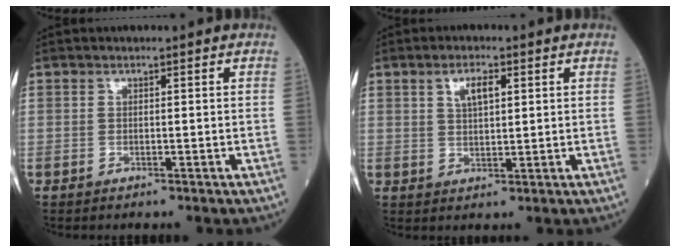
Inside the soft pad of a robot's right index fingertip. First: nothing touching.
{"total": 3.7, "force": [1.6, 1.2, 3.1], "torque": [-0.057, 0.002, 0.030]}